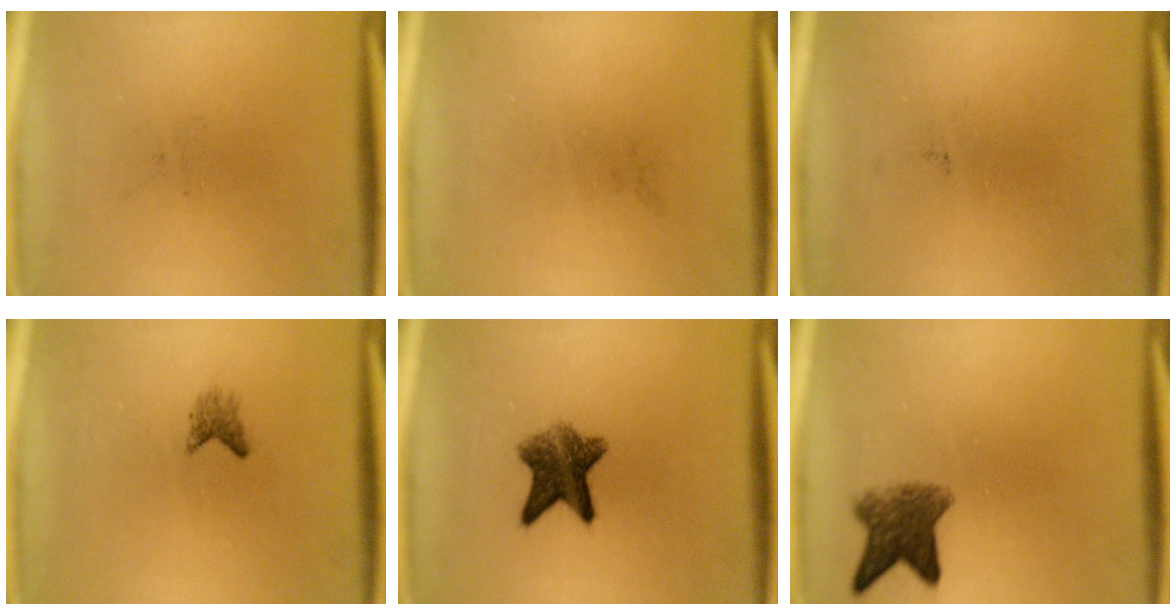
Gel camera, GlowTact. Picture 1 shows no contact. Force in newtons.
{"total": 0.0}
{"total": 0.0}
{"total": 1.4}
{"total": 7.5}
{"total": 5.7}